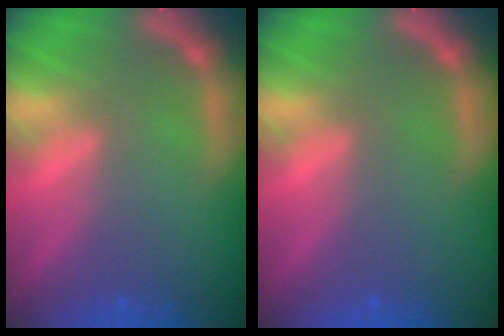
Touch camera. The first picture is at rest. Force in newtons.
{"total": 0.0}